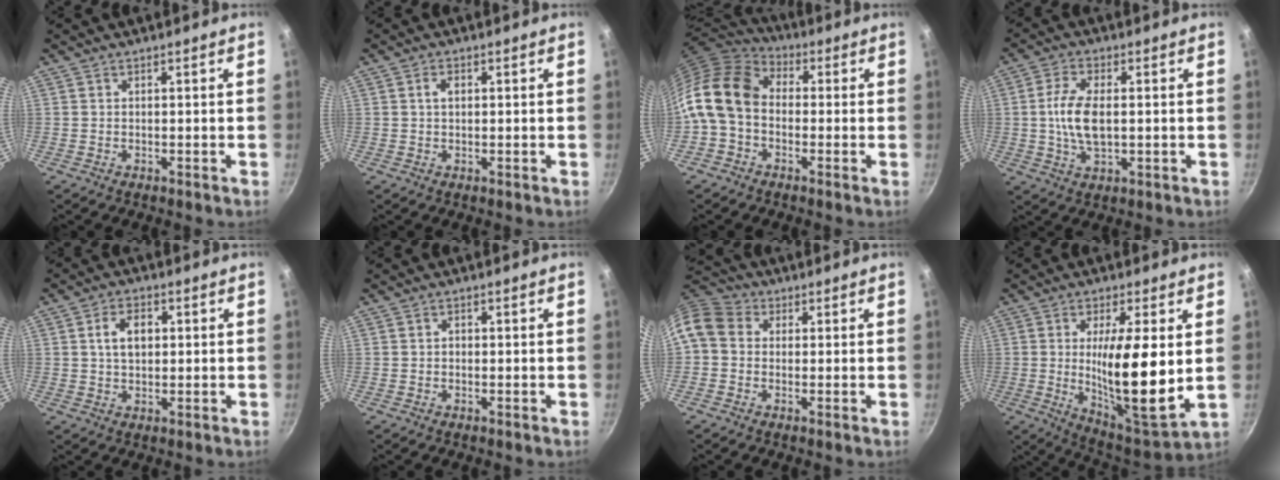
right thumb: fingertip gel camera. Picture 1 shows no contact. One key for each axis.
{"total": 2.2, "fx": 0.5, "fy": 1.4, "fz": 1.6, "tx": -0.021, "ty": 0.004, "tz": 0.008}
{"total": 15.7, "fx": -1.3, "fy": 11.7, "fz": 10.5, "tx": -0.202, "ty": 0.044, "tz": -0.046}
{"total": 8.6, "fx": 0.2, "fy": 4.2, "fz": 7.6, "tx": -0.153, "ty": 0.004, "tz": 0.004}
{"total": 6.0, "fx": 1.2, "fy": 3.9, "fz": 4.3, "tx": -0.058, "ty": 0.005, "tz": 0.018}
{"total": 0.9, "fx": 0.0, "fy": 0.8, "fz": 0.5, "tx": -0.006, "ty": 0.005, "tz": 0.000}
{"total": 9.6, "fx": 0.7, "fy": 8.0, "fz": 5.3, "tx": -0.106, "ty": 0.029, "tz": -0.006}
{"total": 17.5, "fx": 0.8, "fy": 4.1, "fz": 17.0, "tx": -0.281, "ty": -0.036, "tz": 0.017}